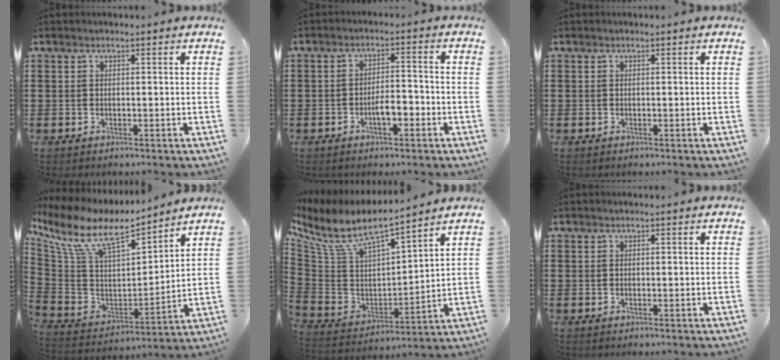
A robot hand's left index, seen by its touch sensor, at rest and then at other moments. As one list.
[{"total": 4.0, "force": [-1.9, 1.4, 3.2], "torque": [-0.058, 0.007, -0.037]}, {"total": 0.0}, {"total": 10.2, "force": [7.0, 3.7, 6.3], "torque": [-0.153, -0.044, 0.119]}, {"total": 8.7, "force": [6.8, 2.3, 4.8], "torque": [-0.126, -0.046, 0.116]}, {"total": 0.0}]